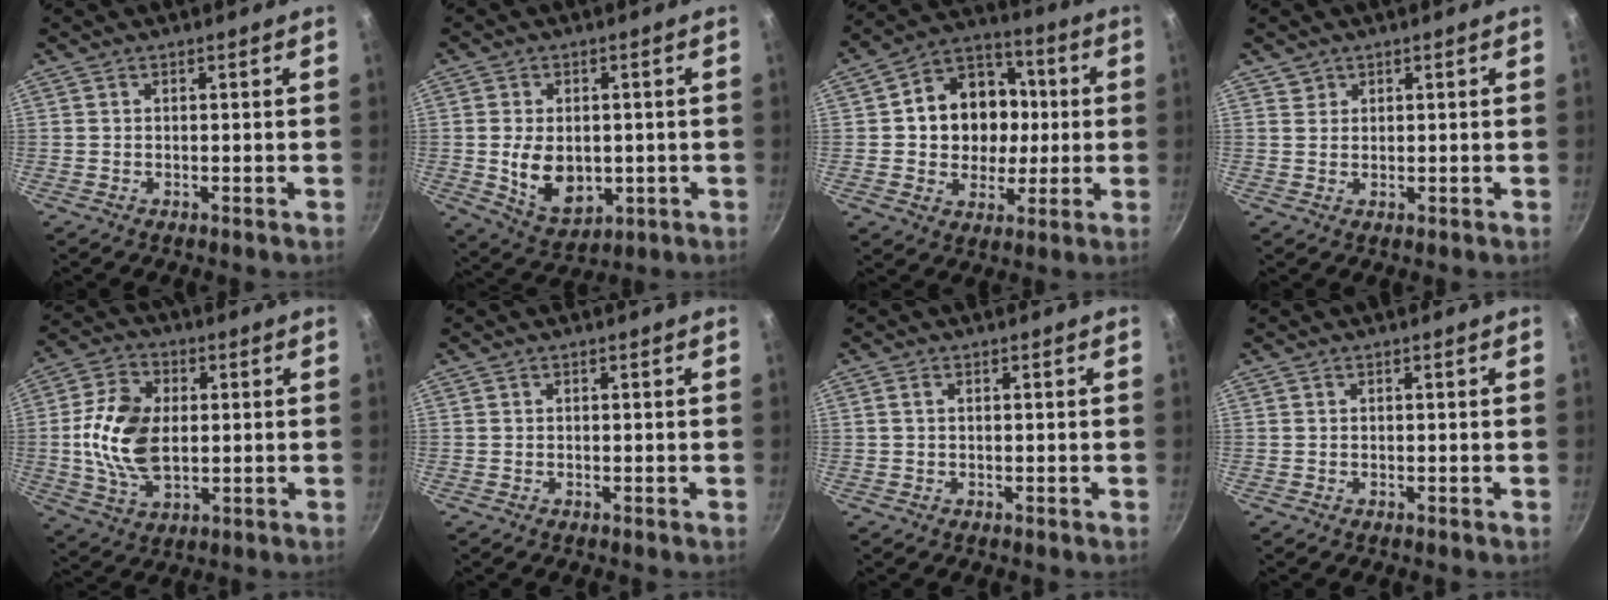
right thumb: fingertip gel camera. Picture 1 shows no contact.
{"total": 10.4, "force": [-0.7, 7.2, 7.4], "torque": [-0.109, -0.007, 0.008]}
{"total": 15.5, "force": [0.9, 13.1, 8.1], "torque": [-0.095, 0.021, 0.009]}
{"total": 1.6, "force": [0.9, 1.3, 0.1], "torque": [0.015, 0.002, 0.015]}
{"total": 13.9, "force": [0.5, 8.8, 10.7], "torque": [-0.188, 0.003, 0.006]}
{"total": 0.0}
{"total": 0.8, "force": [0.2, 0.4, 0.7], "torque": [-0.016, 0.003, 0.003]}
{"total": 0.0}